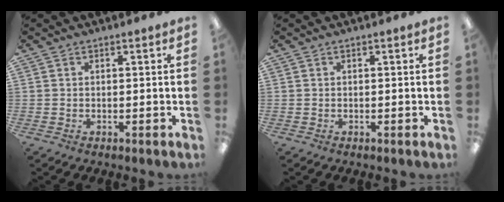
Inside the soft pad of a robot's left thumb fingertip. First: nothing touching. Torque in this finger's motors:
{"motor_torque": [0.00, 0.00, 0.24, -0.03, 0.00]}